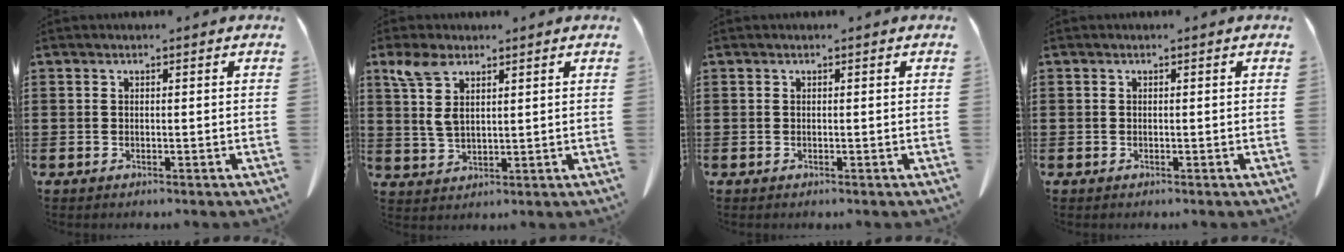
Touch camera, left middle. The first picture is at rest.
{"total": 5.8, "force": [3.0, 2.6, 4.3], "torque": [-0.108, -0.003, 0.052]}
{"total": 0.0}
{"total": 0.0}